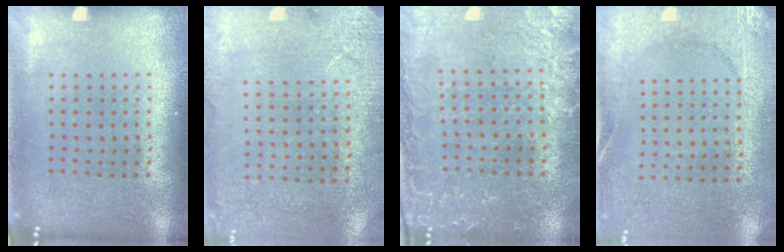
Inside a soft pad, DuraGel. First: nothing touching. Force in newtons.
{"total": 2.6, "press": 2.4, "slide": 0.9}
{"total": 0.6, "press": 0.4, "slide": 0.4}
{"total": 2.6, "press": 2.4, "slide": 0.9}